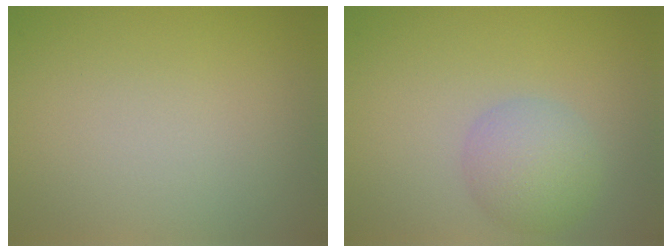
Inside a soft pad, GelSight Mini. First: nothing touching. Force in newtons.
{"total": 3.6, "press": 3.6, "slide": 0.2}